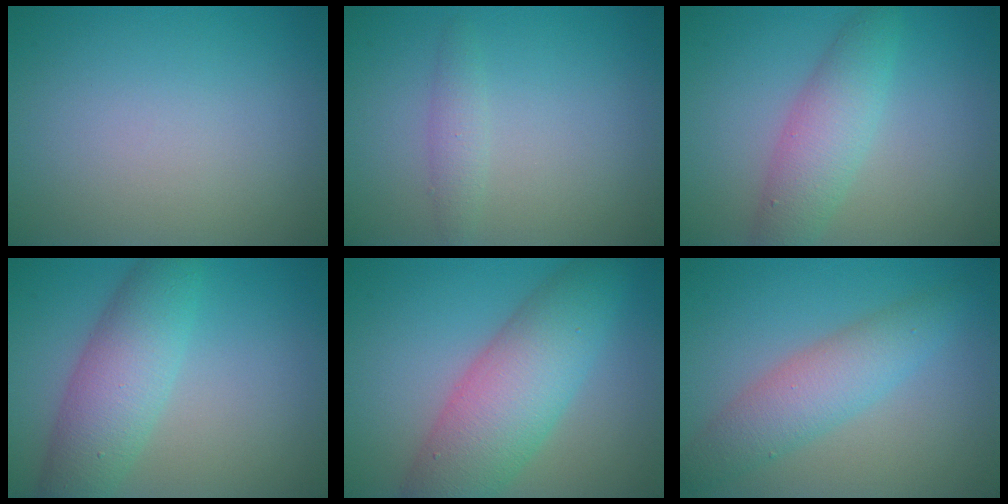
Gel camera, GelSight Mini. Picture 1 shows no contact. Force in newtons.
{"total": 1.4, "press": 1.4, "slide": 0.0}
{"total": 4.1, "press": 4.1, "slide": 0.1}
{"total": 6.0, "press": 6.0, "slide": 0.3}
{"total": 8.1, "press": 8.0, "slide": 0.2}
{"total": 4.3, "press": 4.3, "slide": 0.1}